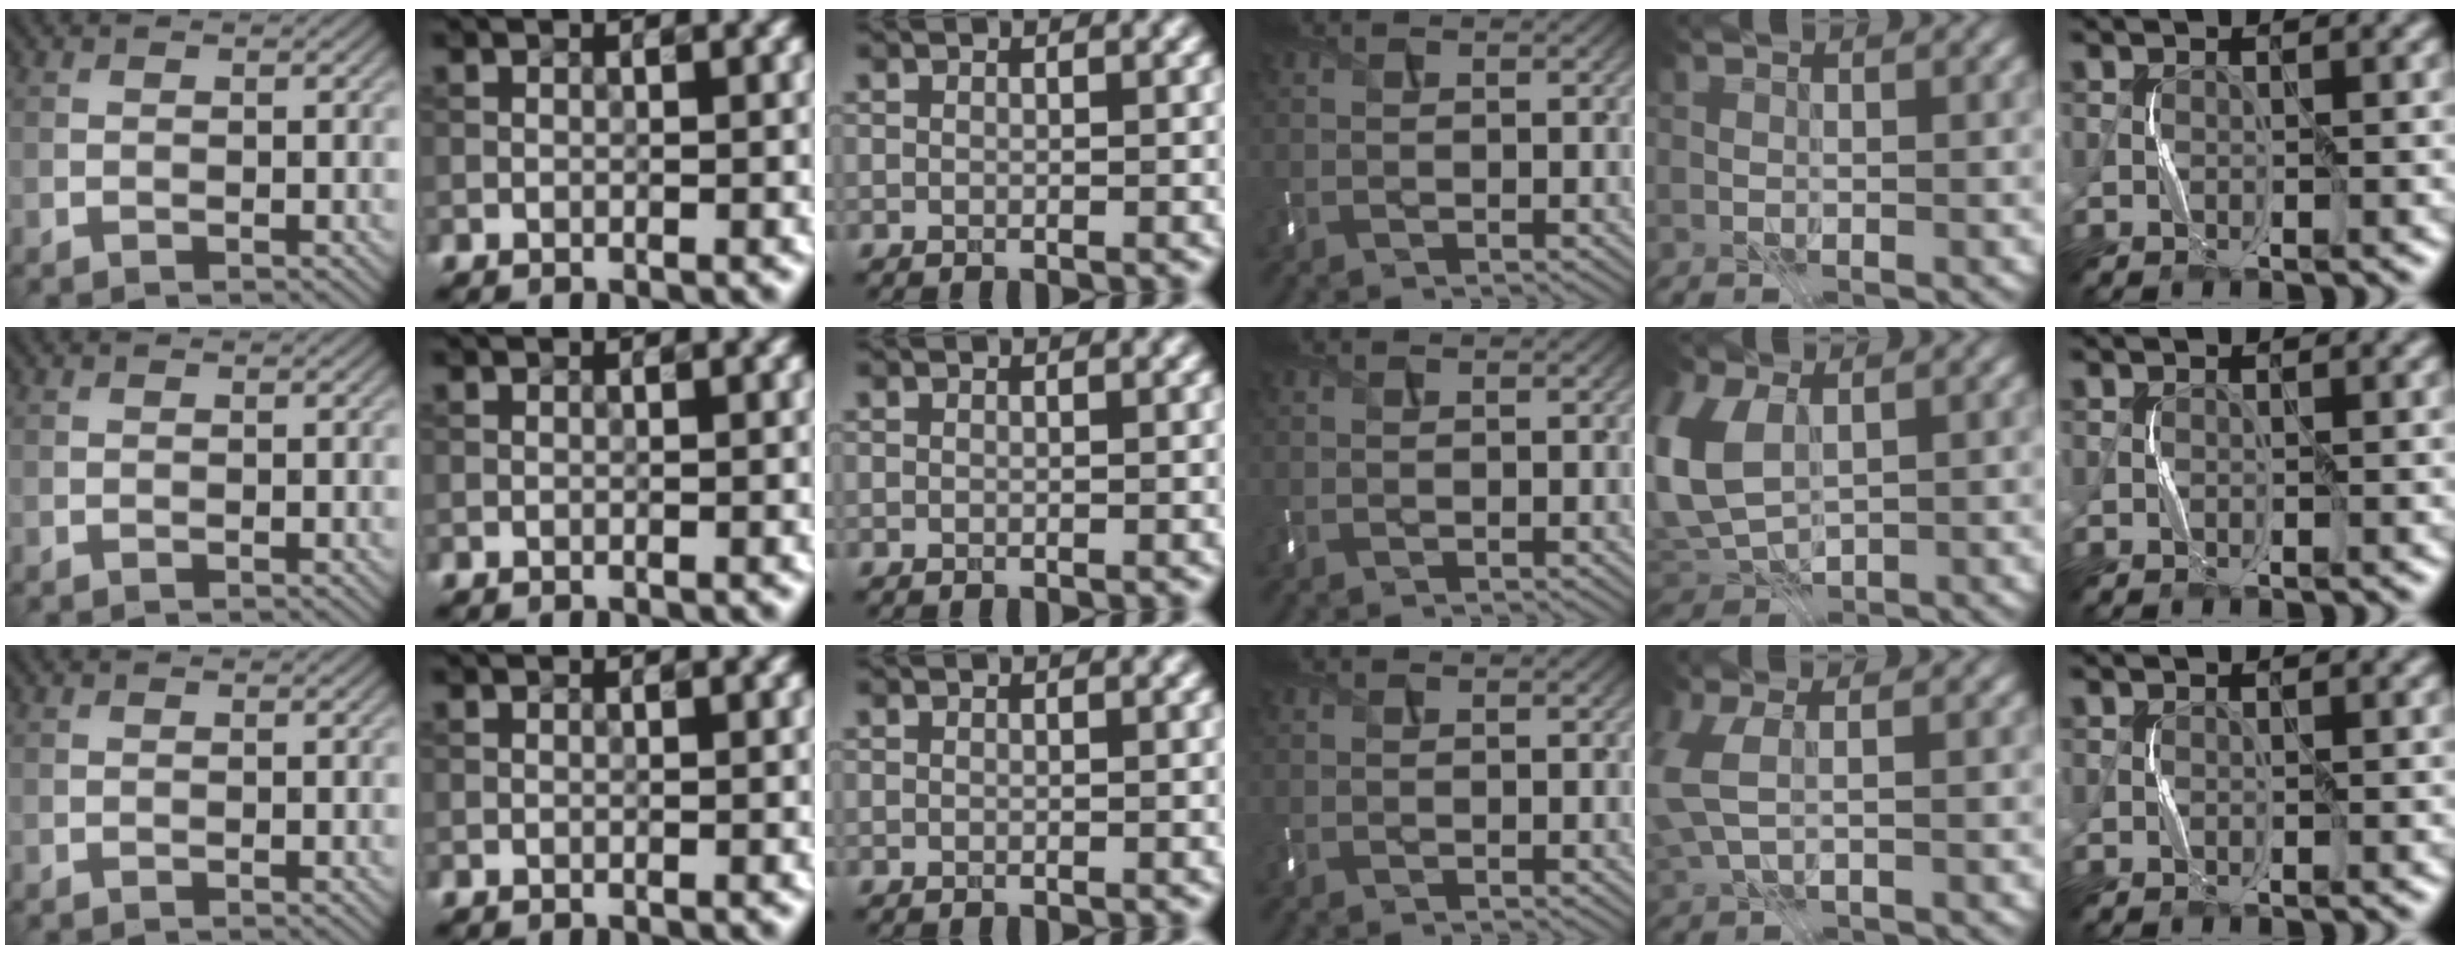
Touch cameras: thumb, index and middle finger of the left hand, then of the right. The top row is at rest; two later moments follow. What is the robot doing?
{"motion": "press", "object": "keyboard"}